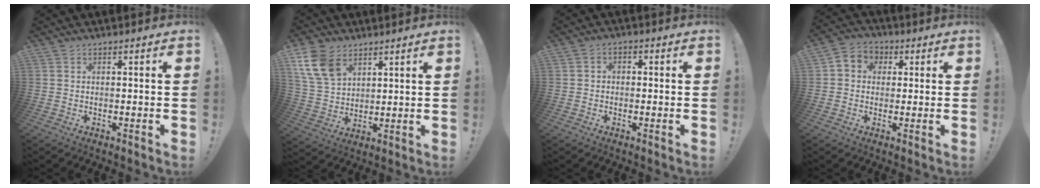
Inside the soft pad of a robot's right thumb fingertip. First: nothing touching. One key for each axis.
{"total": 12.6, "fx": 7.1, "fy": 8.5, "fz": 6.1, "tx": -0.122, "ty": -0.026, "tz": 0.144}
{"total": 2.1, "fx": -1.1, "fy": 1.5, "fz": 1.0, "tx": -0.020, "ty": 0.011, "tz": -0.019}
{"total": 5.3, "fx": -0.3, "fy": 5.0, "fz": 1.9, "tx": -0.026, "ty": 0.014, "tz": -0.002}